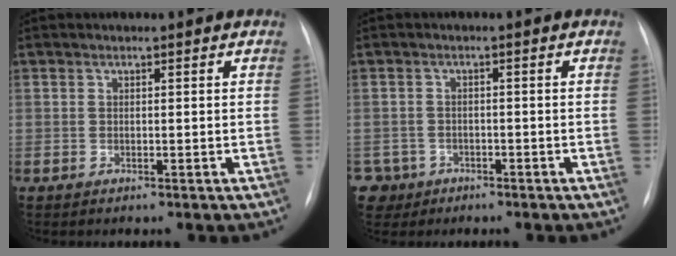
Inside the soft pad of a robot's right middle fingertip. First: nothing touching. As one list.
[{"total": 4.2, "force": [-2.4, 3.4, -0.5], "torque": [0.009, 0.009, -0.039]}]